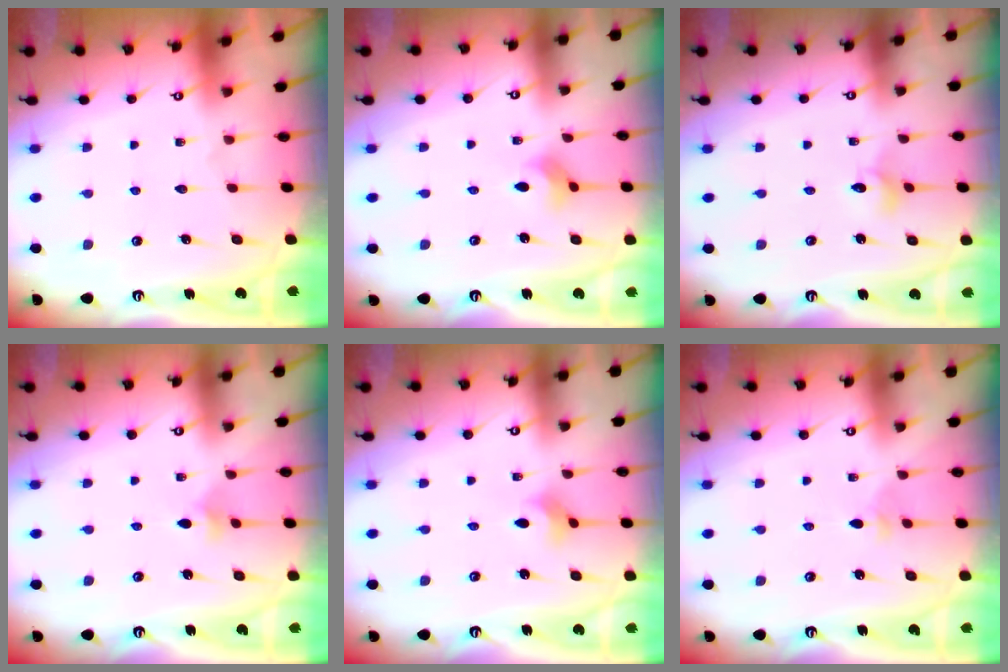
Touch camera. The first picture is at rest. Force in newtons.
{"total": 2.8, "press": 2.8, "slide": 0.1}
{"total": 3.1, "press": 3.1, "slide": 0.3}
{"total": 2.7, "press": 2.6, "slide": 0.6}
{"total": 2.9, "press": 2.8, "slide": 0.6}
{"total": 2.4, "press": 2.3, "slide": 0.6}